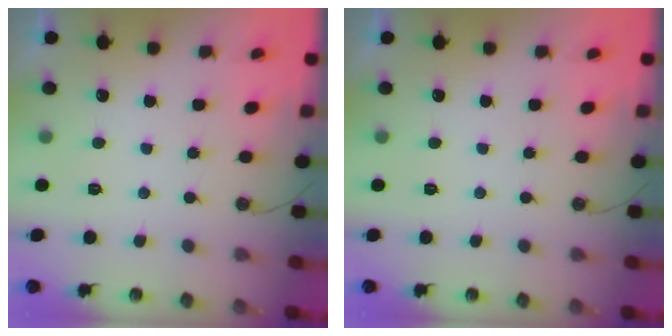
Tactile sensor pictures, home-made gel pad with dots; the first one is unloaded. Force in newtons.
{"total": 0.0}